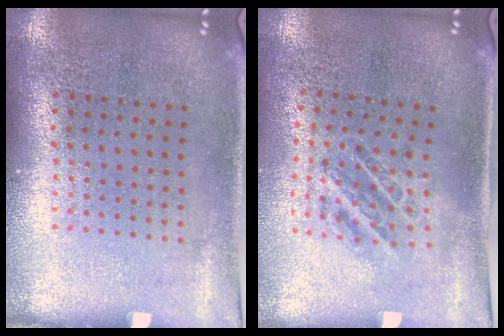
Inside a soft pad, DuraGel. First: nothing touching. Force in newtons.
{"total": 1.1, "press": 1.1, "slide": 0.2}